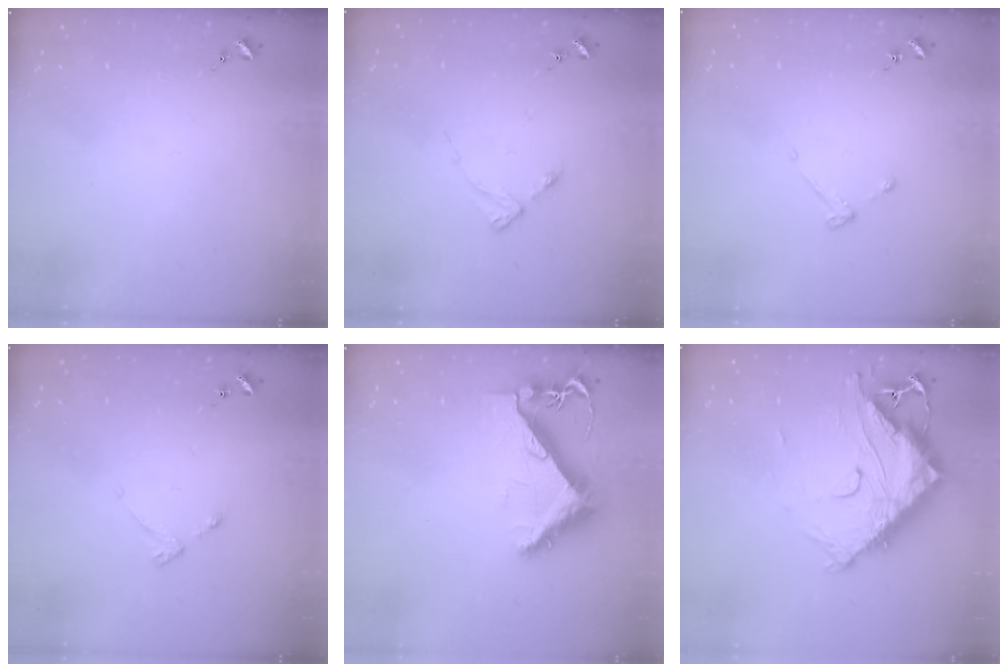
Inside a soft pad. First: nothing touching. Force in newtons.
{"total": 2.7, "press": 2.7, "slide": 0.3}
{"total": 3.0, "press": 3.0, "slide": 0.4}
{"total": 2.6, "press": 2.6, "slide": 0.5}
{"total": 8.3, "press": 8.2, "slide": 1.0}
{"total": 18.8, "press": 18.7, "slide": 1.7}